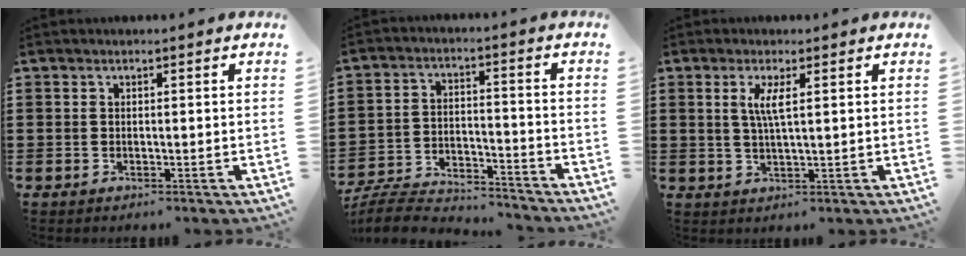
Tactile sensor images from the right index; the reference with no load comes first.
{"total": 6.5, "force": [-6.3, 0.8, 1.2], "torque": [-0.035, 0.003, -0.128]}
{"total": 3.2, "force": [0.9, 0.4, 3.1], "torque": [-0.064, 0.001, 0.013]}